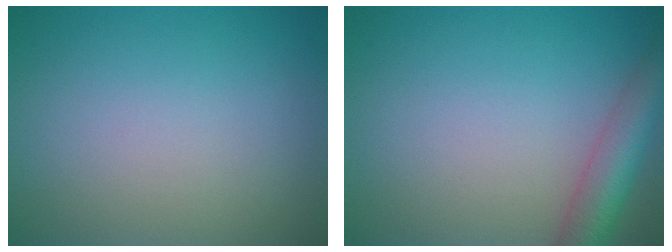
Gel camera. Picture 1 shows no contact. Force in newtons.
{"total": 4.9, "press": 4.9, "slide": 0.2}